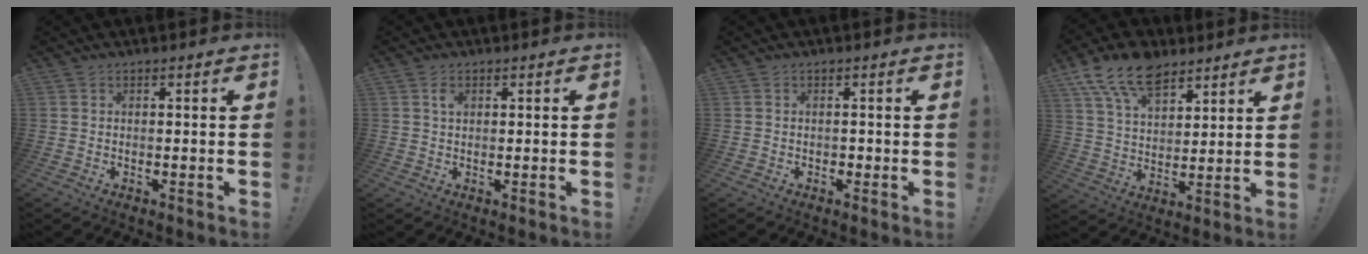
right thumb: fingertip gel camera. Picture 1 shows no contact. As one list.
[{"total": 2.0, "force": [0.7, 1.1, 1.5], "torque": [-0.017, -0.002, 0.009]}, {"total": 1.1, "force": [-0.3, 1.0, 0.2], "torque": [-0.003, 0.002, -0.006]}, {"total": 15.3, "force": [10.0, 8.6, 7.7], "torque": [-0.138, -0.052, 0.187]}]